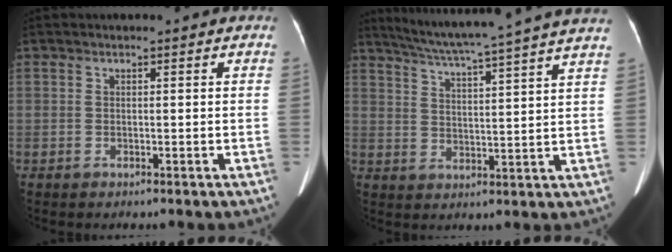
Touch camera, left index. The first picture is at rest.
{"total": 19.3, "force": [16.9, -1.5, 9.2], "torque": [-0.161, -0.011, 0.228]}